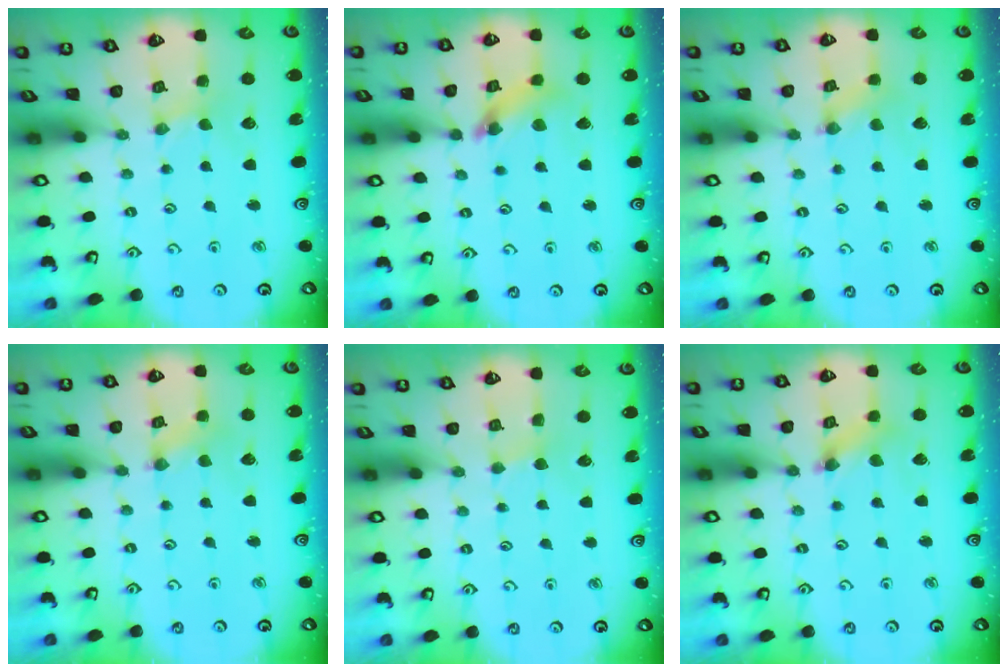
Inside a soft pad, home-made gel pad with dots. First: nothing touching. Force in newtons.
{"total": 7.7, "press": 7.7, "slide": 0.7}
{"total": 1.8, "press": 1.8, "slide": 0.4}
{"total": 2.2, "press": 2.2, "slide": 0.5}
{"total": 1.9, "press": 1.9, "slide": 0.3}
{"total": 3.1, "press": 3.0, "slide": 0.4}